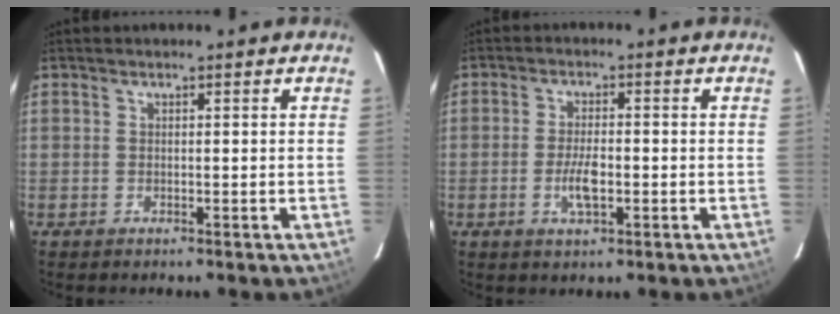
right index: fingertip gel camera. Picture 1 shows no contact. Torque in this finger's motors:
{"motor_torque": [0.57, 0.19, 0.41, 0.04]}